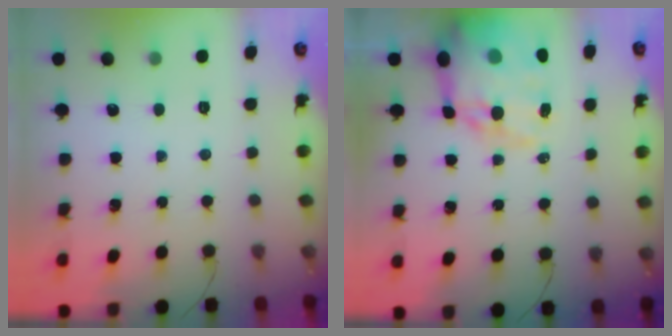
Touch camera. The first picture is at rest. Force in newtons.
{"total": 21.4, "press": 20.9, "slide": 4.8}